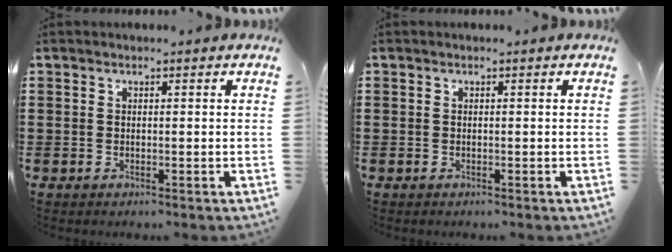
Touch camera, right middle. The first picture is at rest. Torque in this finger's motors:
{"motor_torque": [0.81, -0.45, 0.07, 0.04]}